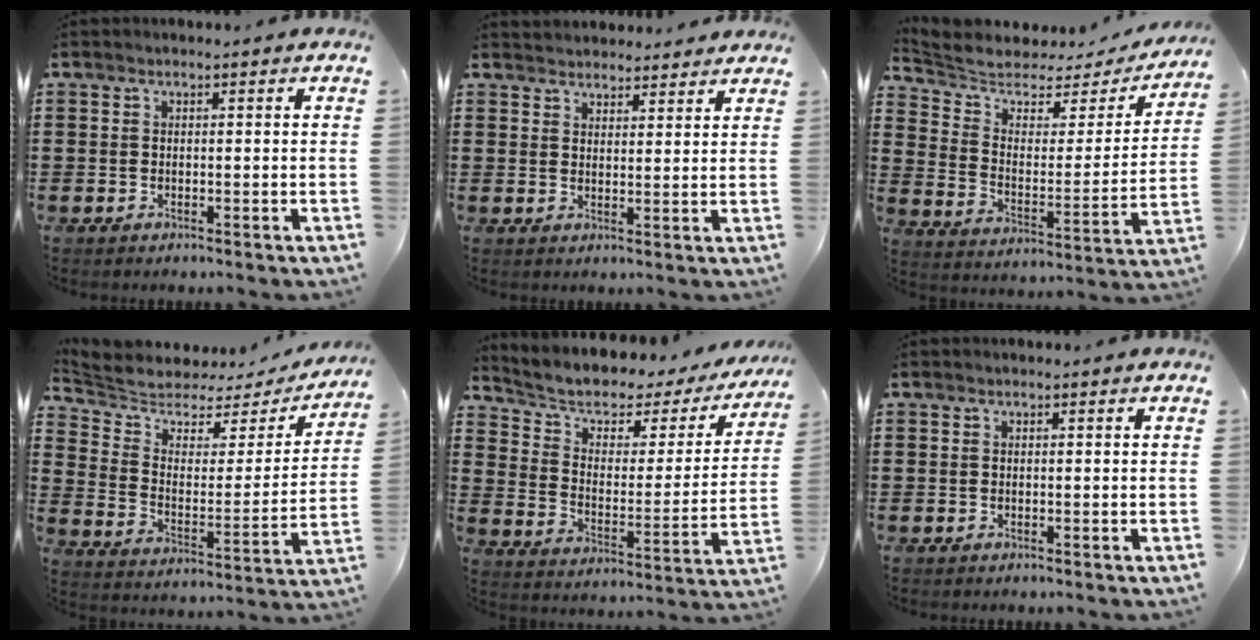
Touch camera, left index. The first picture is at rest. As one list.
[{"total": 2.7, "force": [2.7, 0.3, -0.4], "torque": [-0.001, -0.008, 0.052]}, {"total": 4.7, "force": [4.1, 1.9, 1.5], "torque": [-0.058, -0.032, 0.064]}, {"total": 4.7, "force": [4.3, 1.8, 1.0], "torque": [-0.053, -0.037, 0.067]}, {"total": 4.5, "force": [2.7, 2.6, 2.5], "torque": [-0.069, -0.022, 0.037]}, {"total": 0.0}]